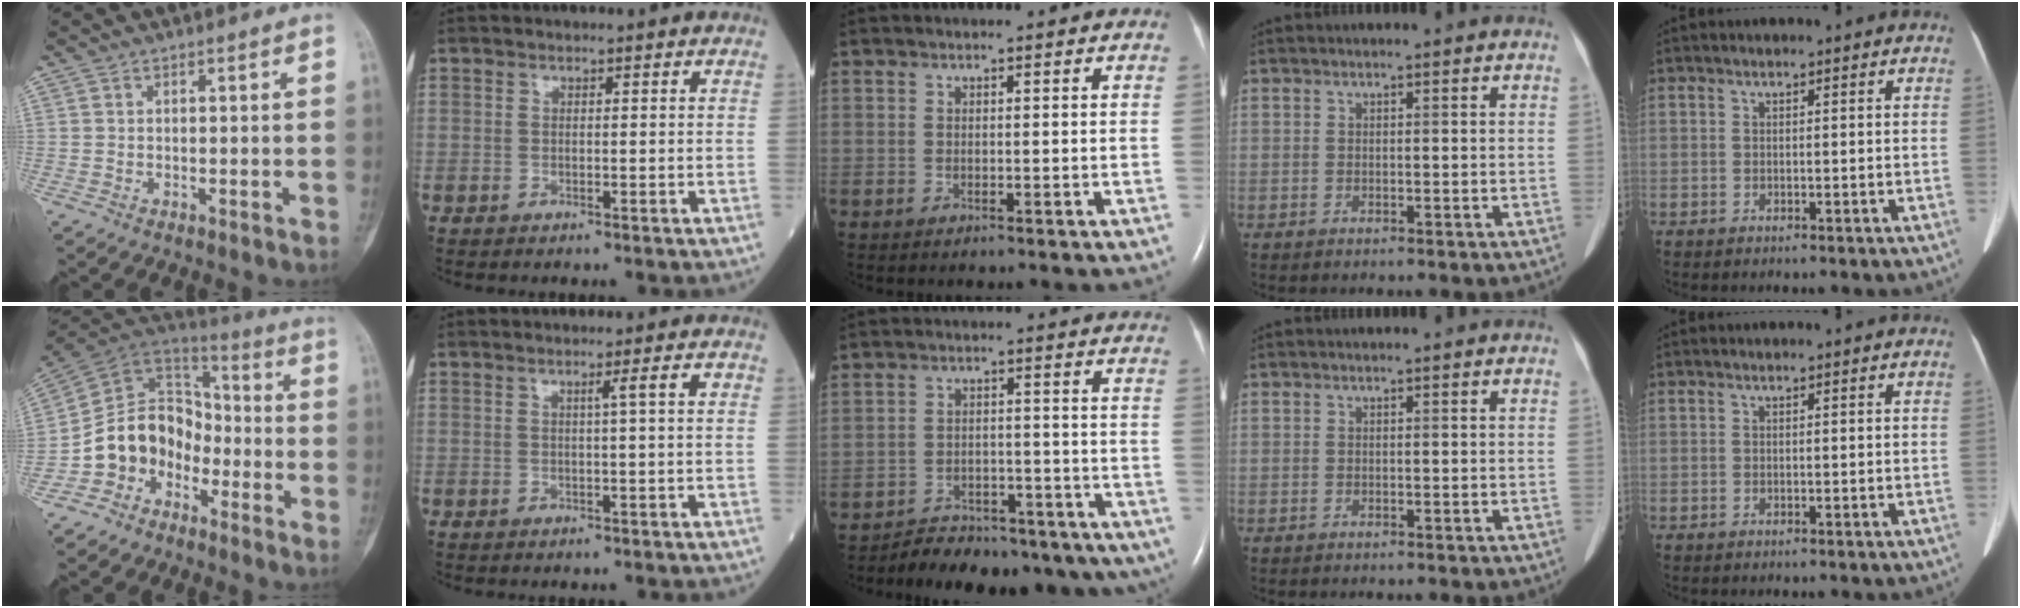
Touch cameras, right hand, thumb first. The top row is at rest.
{"thumb": {"total": 13.2, "force": [-5.8, 10.6, 5.4], "torque": [-0.061, 0.091, -0.119]}, "index": {"total": 2.0, "force": [0.4, -0.4, 1.9], "torque": [-0.029, 0.003, 0.008]}, "middle": {"total": 14.4, "force": [-11.6, 6.9, 4.9], "torque": [-0.065, 0.019, -0.146]}}